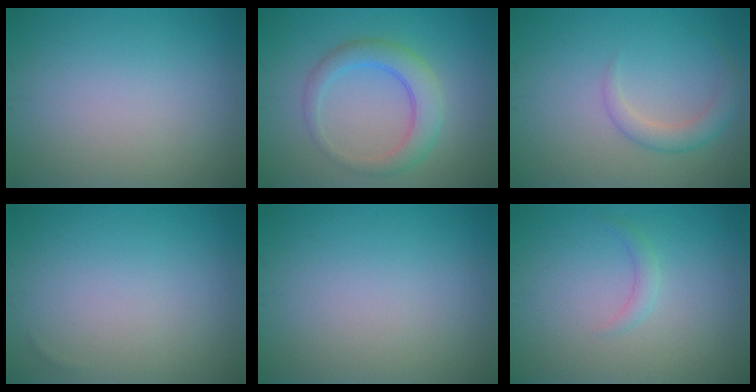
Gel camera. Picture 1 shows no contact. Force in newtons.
{"total": 3.9, "press": 3.9, "slide": 0.2}
{"total": 2.3, "press": 2.2, "slide": 0.1}
{"total": 0.0}
{"total": 0.0}
{"total": 1.1, "press": 1.1, "slide": 0.0}